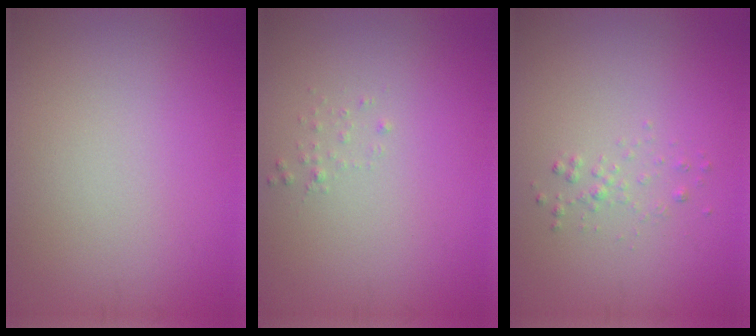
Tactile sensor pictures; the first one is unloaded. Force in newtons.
{"total": 0.5, "press": 0.5, "slide": 0.1}
{"total": 0.9, "press": 0.9, "slide": 0.0}